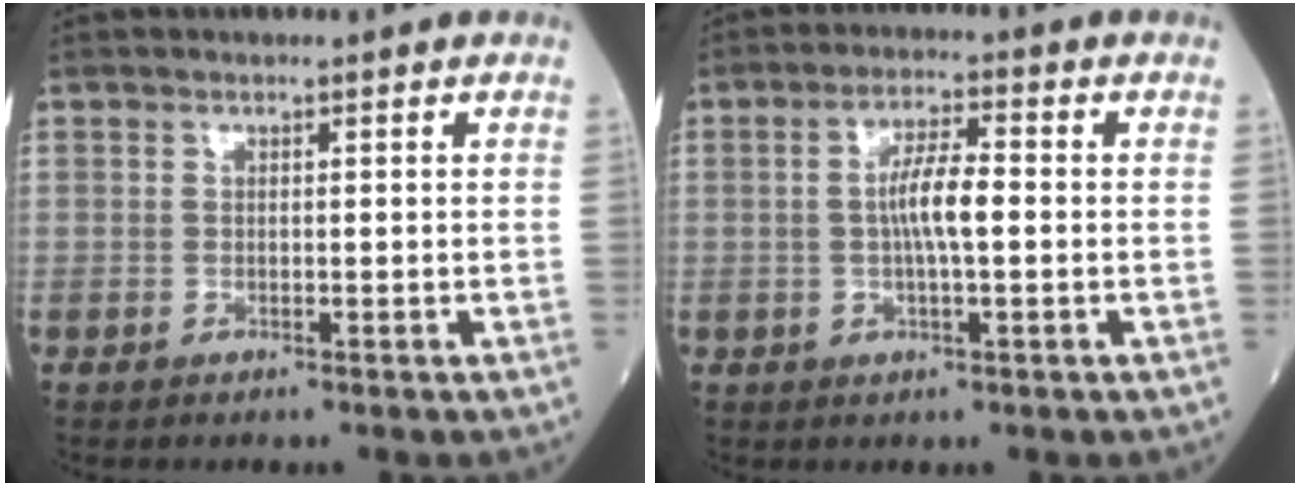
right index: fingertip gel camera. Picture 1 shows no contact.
{"total": 5.8, "force": [-0.1, 1.0, 5.7], "torque": [-0.109, 0.009, -0.007]}